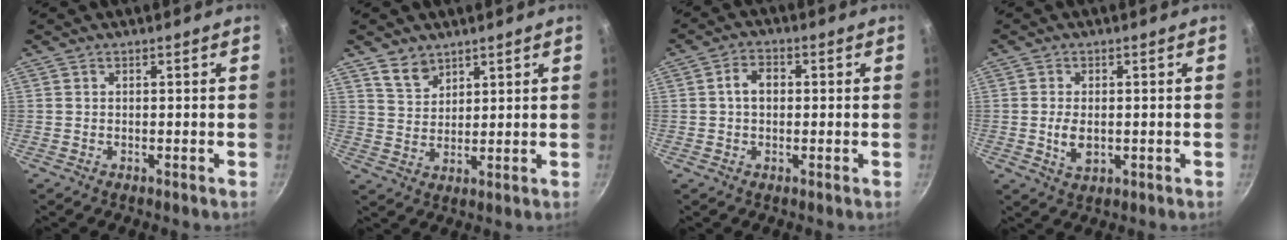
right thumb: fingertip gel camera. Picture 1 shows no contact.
{"total": 5.1, "force": [3.7, 3.0, 1.8], "torque": [-0.021, -0.017, 0.077]}
{"total": 4.4, "force": [0.4, 3.2, 3.1], "torque": [-0.040, 0.014, 0.000]}
{"total": 4.6, "force": [-0.4, 2.8, 3.6], "torque": [-0.065, -0.004, -0.002]}